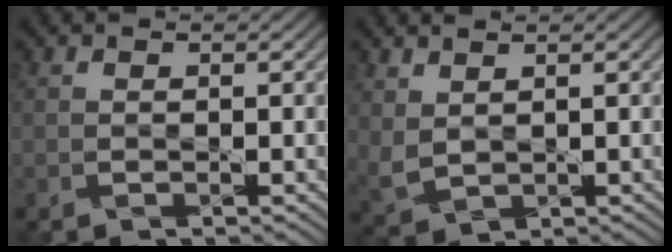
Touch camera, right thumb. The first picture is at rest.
{"total": 3.5, "force": [1.7, 2.3, 2.1], "torque": [-0.067, -0.005, 0.044]}